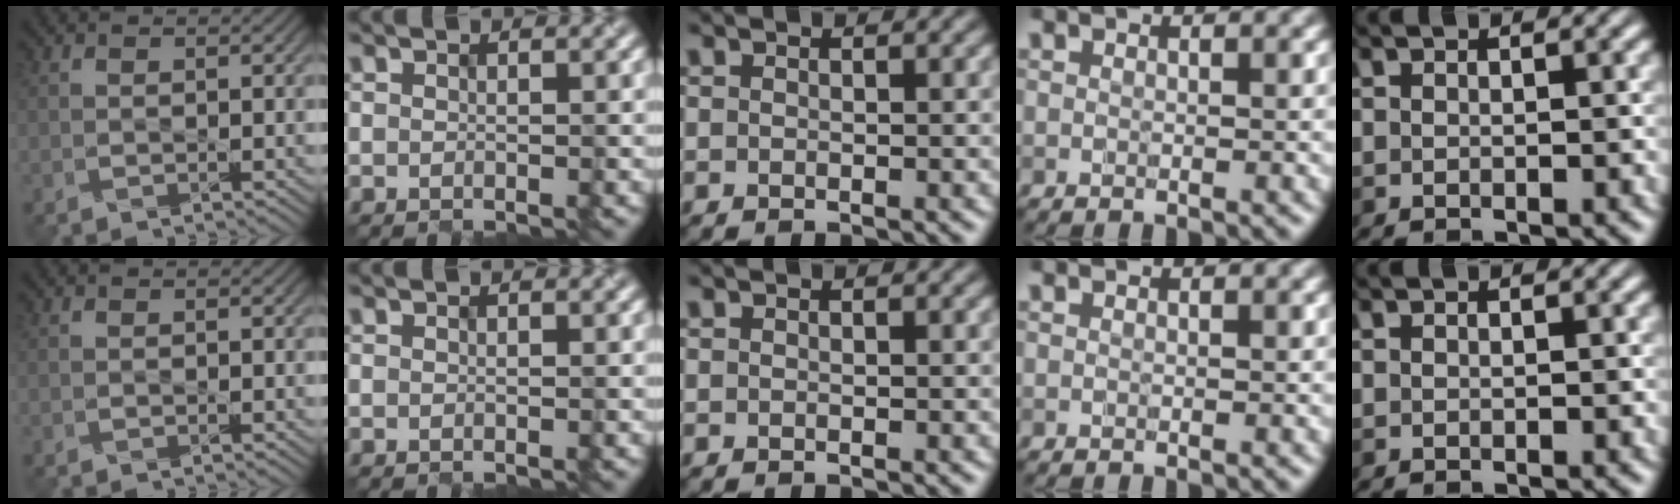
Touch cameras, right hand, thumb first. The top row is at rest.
{}